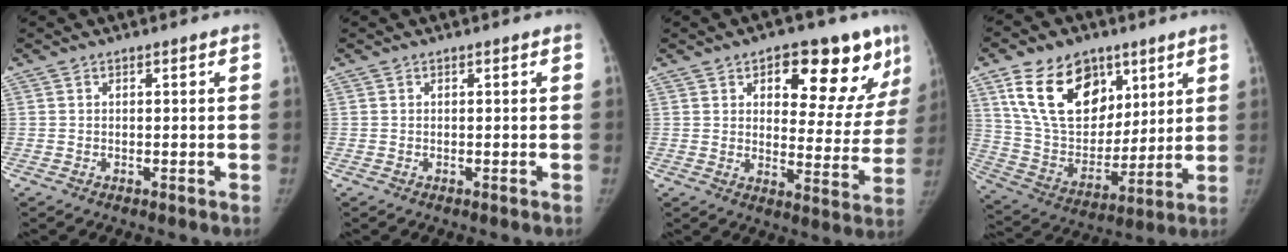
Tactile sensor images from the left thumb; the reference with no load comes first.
{"total": 0.0}
{"total": 19.2, "force": [10.0, 9.0, 13.7], "torque": [-0.116, -0.035, 0.133]}
{"total": 20.4, "force": [10.2, 13.6, 11.3], "torque": [-0.159, -0.040, 0.192]}